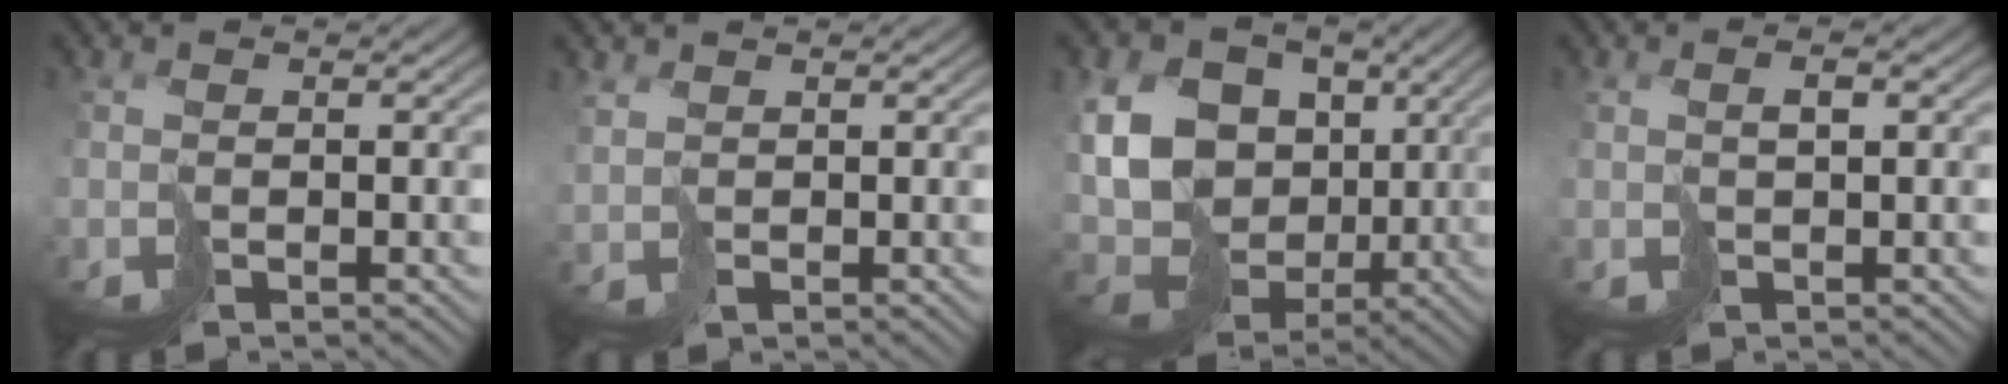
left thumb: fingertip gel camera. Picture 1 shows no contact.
{"total": 1.7, "force": [1.6, 0.7, -0.2], "torque": [-0.001, 0.000, 0.038]}
{"total": 16.0, "force": [1.3, 13.0, 9.2], "torque": [-0.232, -0.001, 0.030]}
{"total": 1.5, "force": [0.7, 0.3, 1.3], "torque": [-0.023, 0.004, 0.016]}